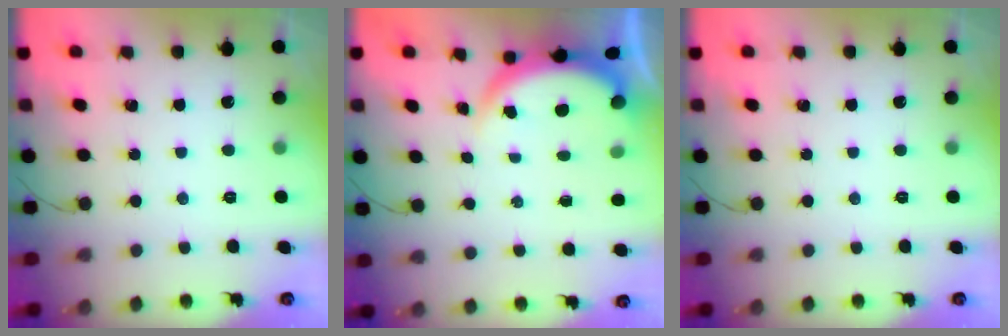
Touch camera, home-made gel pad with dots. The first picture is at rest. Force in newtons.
{"total": 3.9, "press": 3.9, "slide": 0.2}
{"total": 0.0}